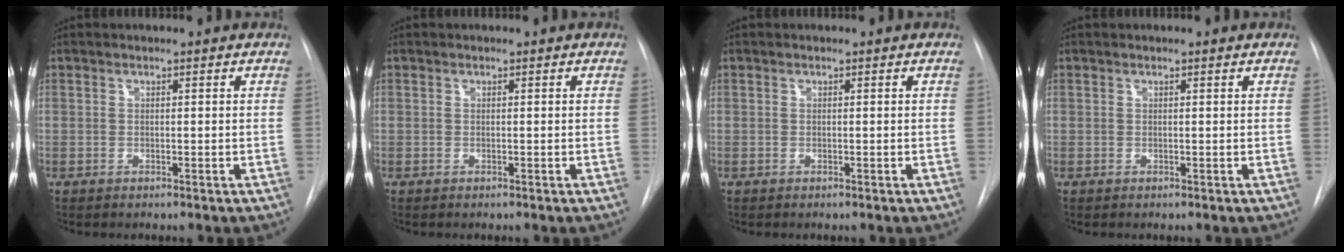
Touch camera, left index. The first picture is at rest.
{"total": 0.0}
{"total": 0.0}
{"total": 0.0}